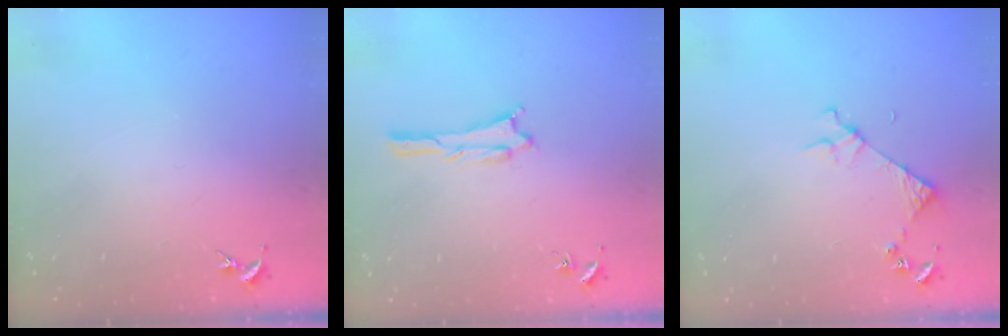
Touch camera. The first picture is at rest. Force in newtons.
{"total": 0.7, "press": 0.7, "slide": 0.2}
{"total": 4.1, "press": 4.1, "slide": 0.4}